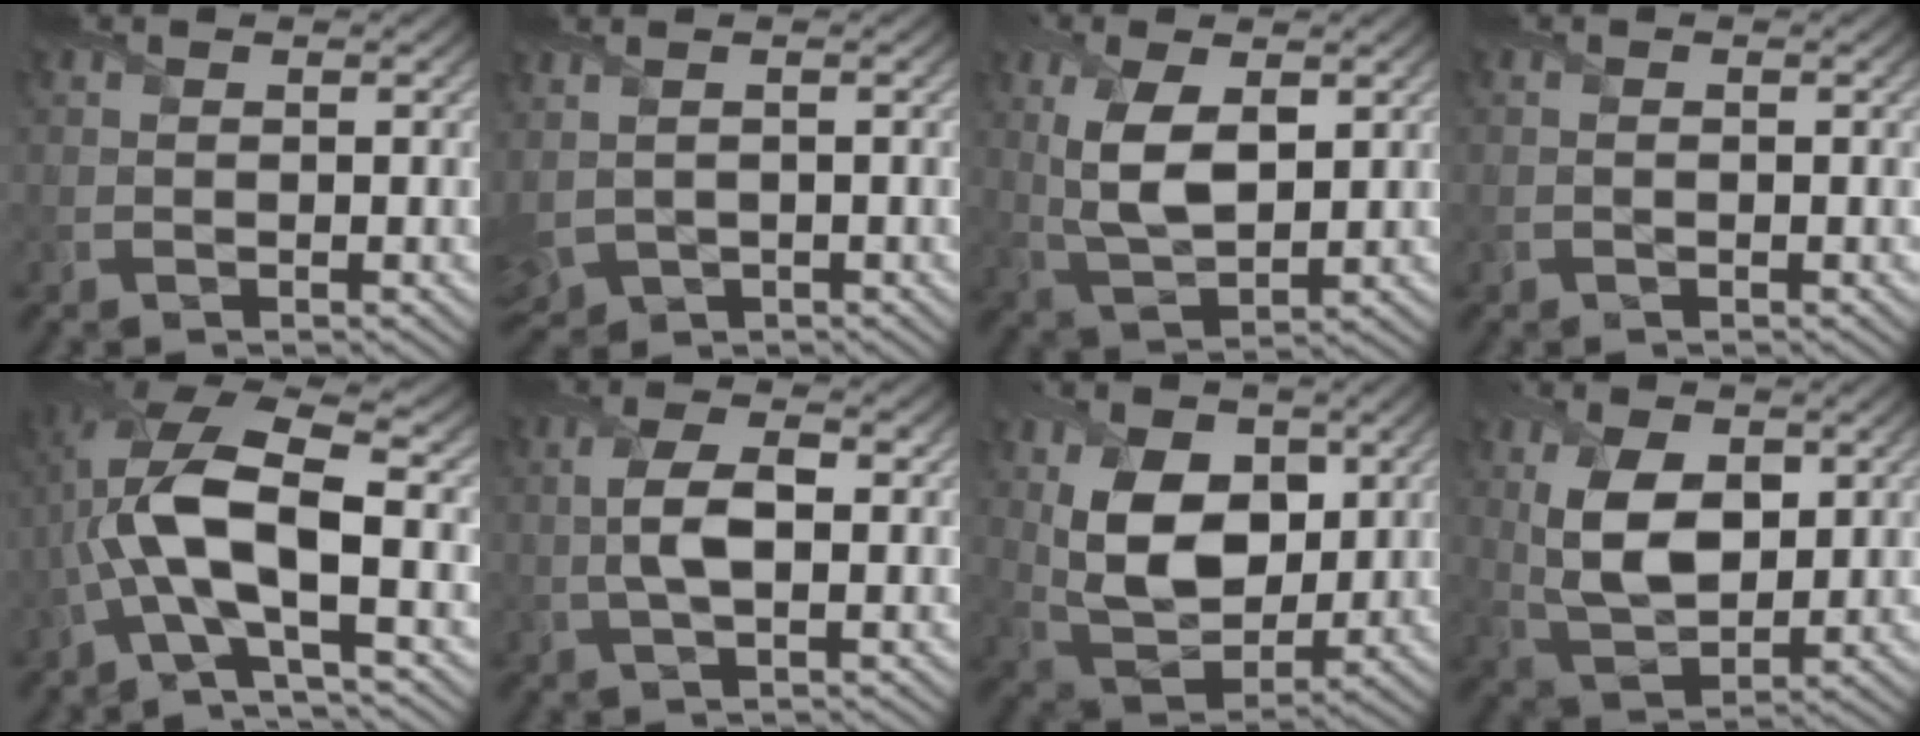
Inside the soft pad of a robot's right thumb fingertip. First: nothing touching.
{"total": 4.4, "force": [-0.4, 2.7, 3.4], "torque": [-0.094, -0.010, 0.003]}
{"total": 7.6, "force": [2.0, 3.7, 6.3], "torque": [-0.143, 0.000, 0.043]}
{"total": 0.0}
{"total": 11.7, "force": [-1.5, 4.2, 10.9], "torque": [-0.240, 0.012, -0.037]}
{"total": 5.0, "force": [0.2, 2.2, 4.5], "torque": [-0.103, 0.006, 0.002]}
{"total": 10.8, "force": [2.6, 7.2, 7.5], "torque": [-0.164, -0.006, 0.045]}
{"total": 8.7, "force": [2.2, 5.1, 6.7], "torque": [-0.144, -0.001, 0.045]}